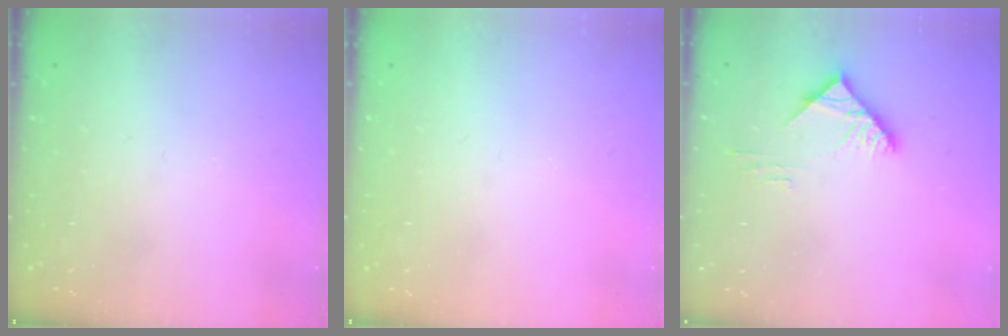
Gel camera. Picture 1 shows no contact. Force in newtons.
{"total": 0.0}
{"total": 5.2, "press": 5.1, "slide": 0.7}